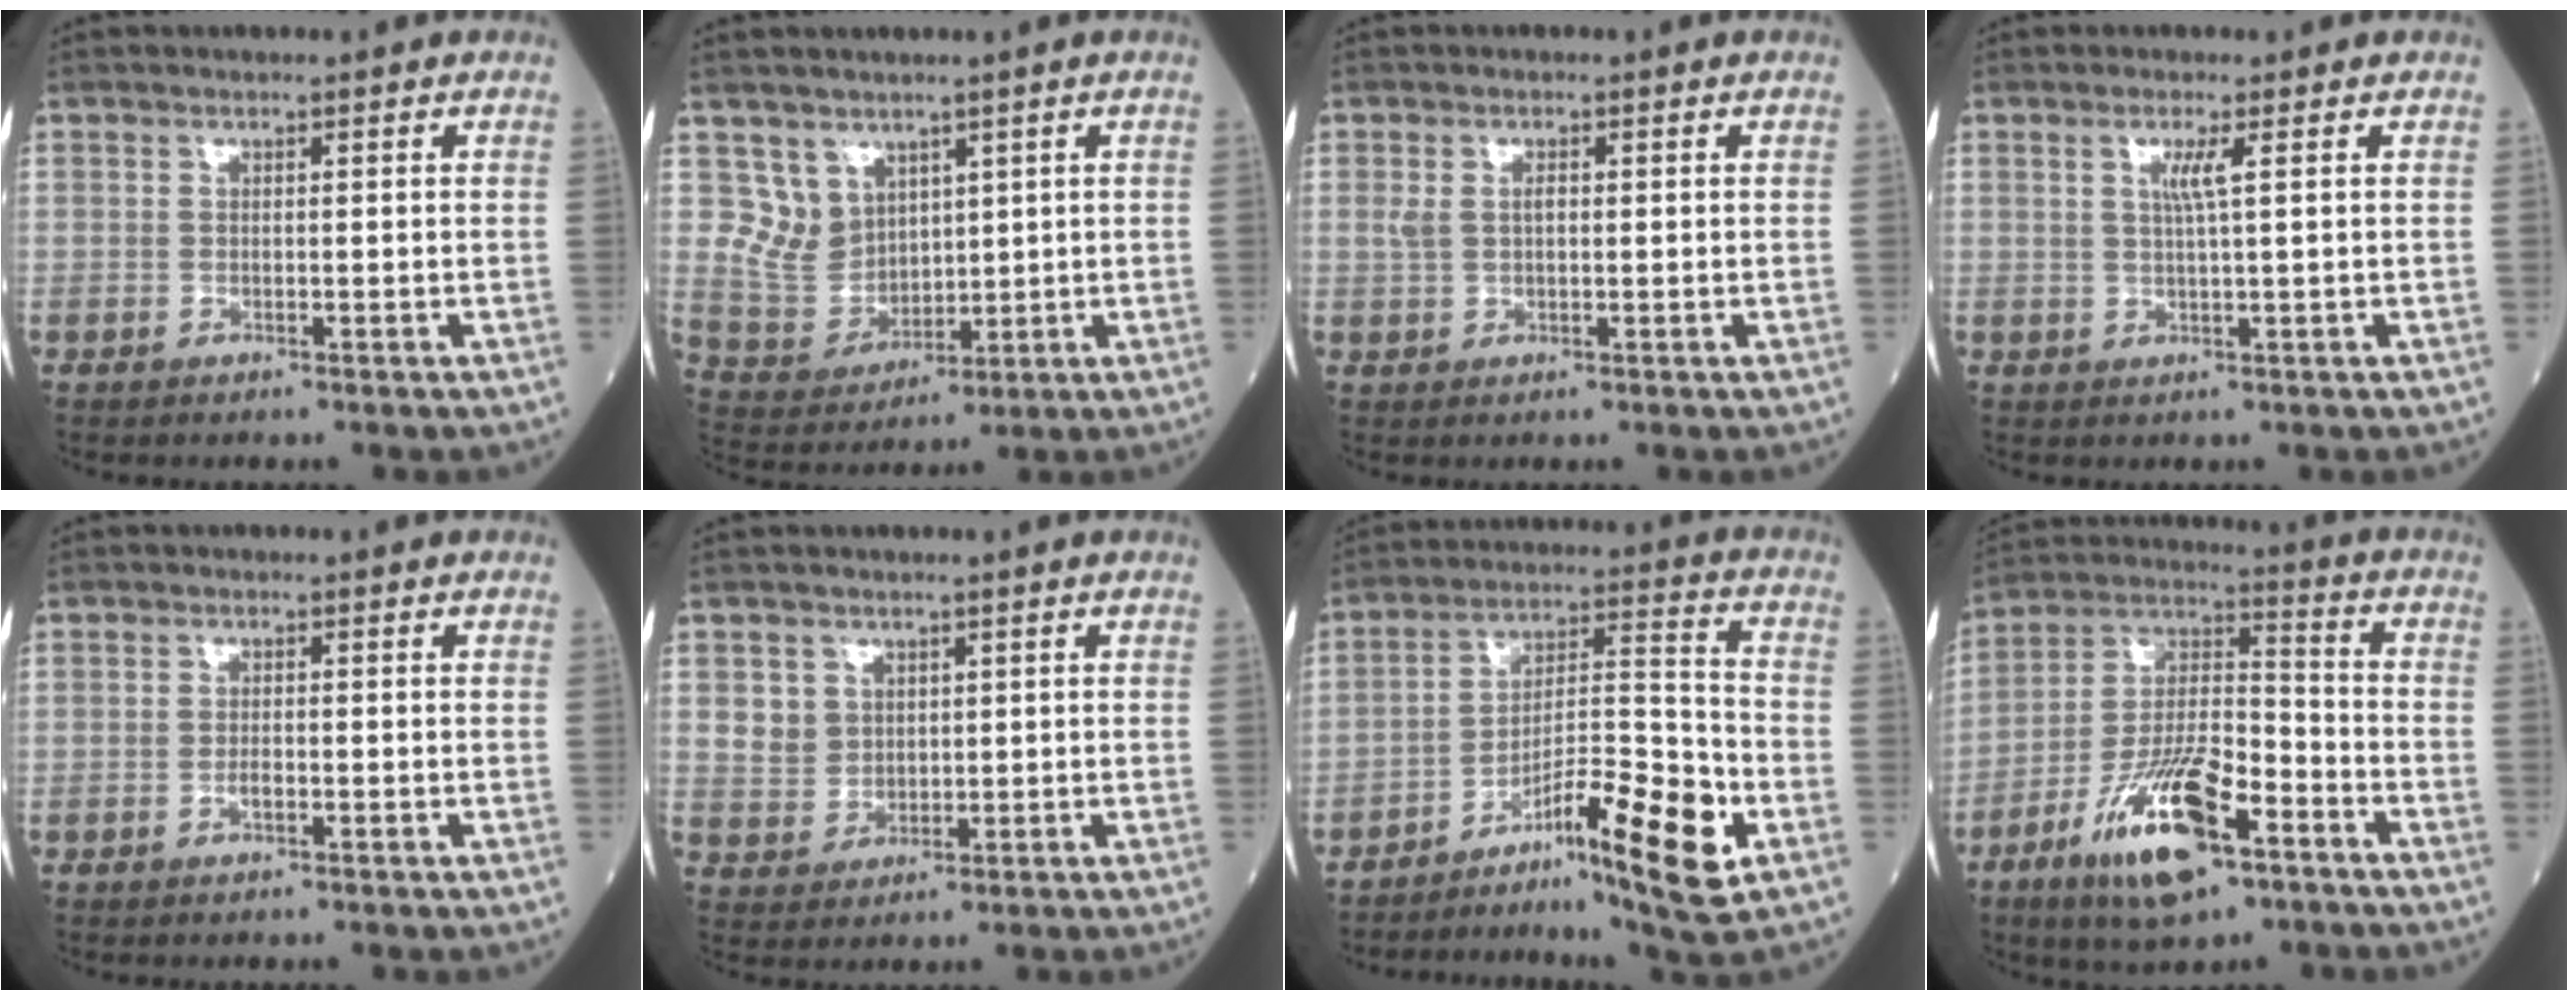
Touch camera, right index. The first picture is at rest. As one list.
[{"total": 6.6, "force": [3.4, 5.4, 1.7], "torque": [-0.044, 0.003, 0.082]}, {"total": 2.4, "force": [0.4, 1.3, 1.9], "torque": [-0.043, 0.016, 0.012]}, {"total": 2.5, "force": [0.8, -0.4, 2.3], "torque": [-0.049, -0.002, 0.016]}, {"total": 1.2, "force": [-0.5, 0.4, 1.0], "torque": [-0.022, 0.000, -0.010]}, {"total": 4.0, "force": [1.3, 3.7, 0.9], "torque": [-0.018, 0.009, 0.031]}, {"total": 14.3, "force": [-7.3, 1.3, 12.2], "torque": [-0.205, -0.002, -0.122]}, {"total": 15.7, "force": [-8.7, 4.8, 12.1], "torque": [-0.235, -0.004, -0.153]}]